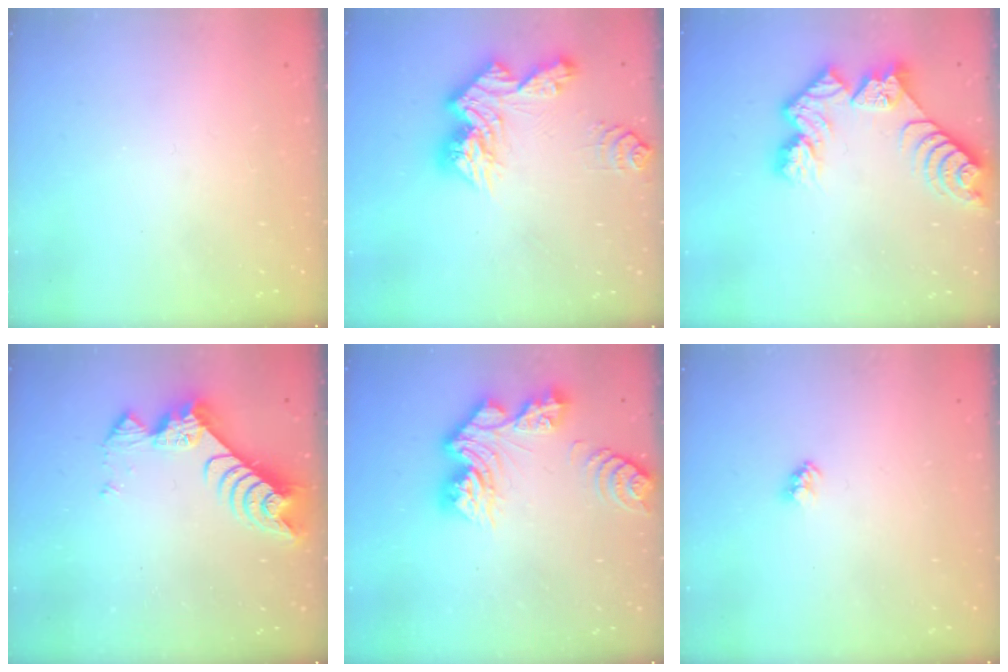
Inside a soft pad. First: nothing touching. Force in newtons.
{"total": 15.6, "press": 15.5, "slide": 1.3}
{"total": 12.8, "press": 12.7, "slide": 1.2}
{"total": 8.4, "press": 8.3, "slide": 0.7}
{"total": 13.3, "press": 13.3, "slide": 1.2}
{"total": 2.4, "press": 2.4, "slide": 0.1}